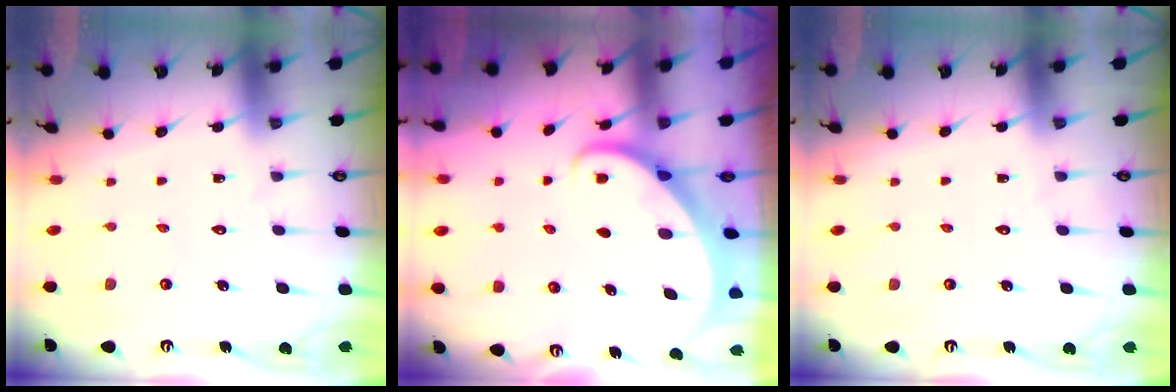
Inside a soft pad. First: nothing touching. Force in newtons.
{"total": 2.3, "press": 2.3, "slide": 0.3}
{"total": 0.0}